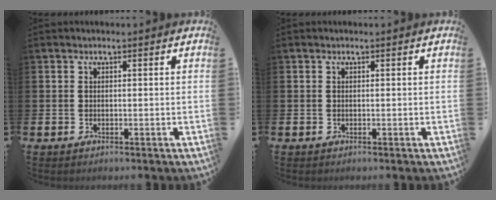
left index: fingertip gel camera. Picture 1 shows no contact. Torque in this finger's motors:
{"motor_torque": [-0.07, 0.02, 0.00, 0.01]}